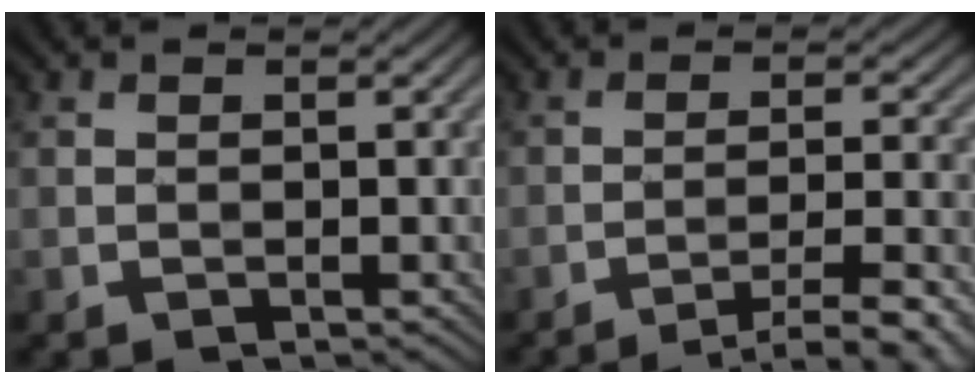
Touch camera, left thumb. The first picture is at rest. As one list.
[{"total": 7.1, "force": [-5.1, 1.0, 4.9], "torque": [-0.077, 0.016, -0.078]}]